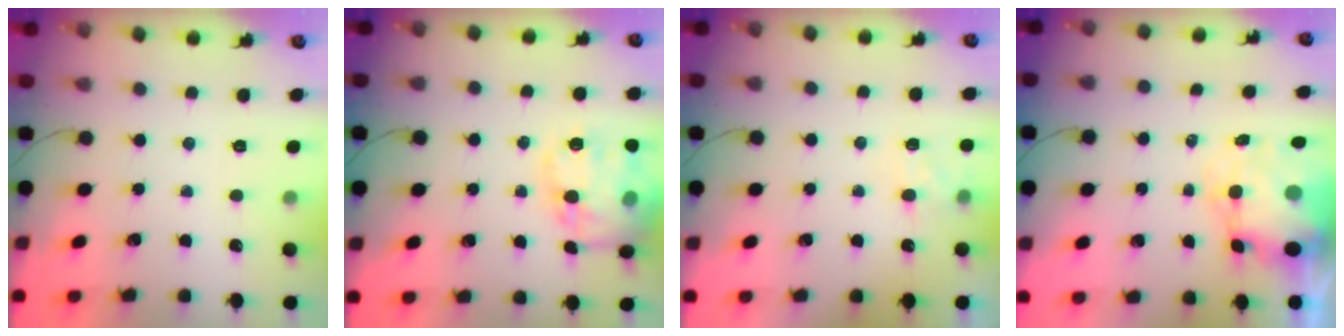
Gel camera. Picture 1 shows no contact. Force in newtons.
{"total": 19.3, "press": 19.1, "slide": 2.5}
{"total": 5.6, "press": 5.3, "slide": 1.6}
{"total": 9.6, "press": 9.2, "slide": 2.4}